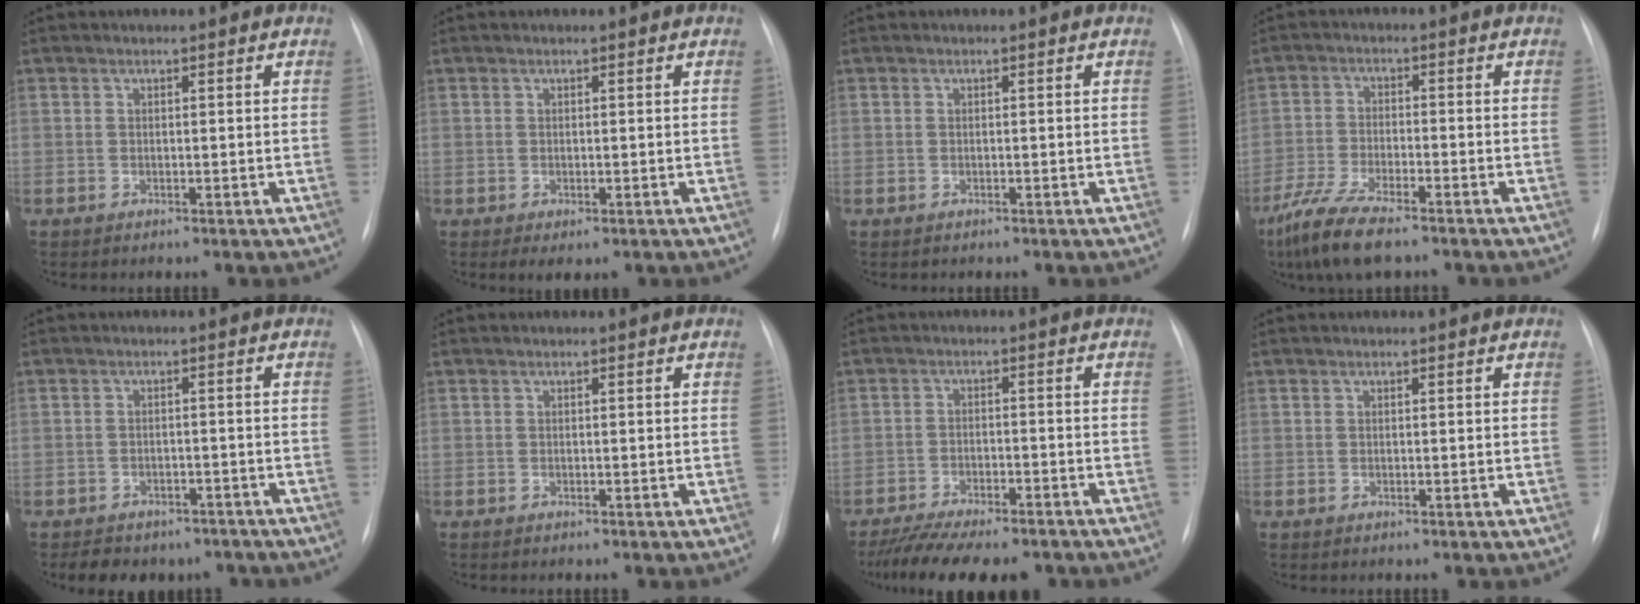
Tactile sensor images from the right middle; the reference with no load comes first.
{"total": 1.4, "force": [-0.6, 0.5, 1.1], "torque": [-0.017, -0.006, -0.002]}
{"total": 0.0}
{"total": 8.3, "force": [-6.1, 1.2, 5.4], "torque": [-0.116, -0.023, -0.113]}
{"total": 8.5, "force": [-7.0, 4.3, 2.2], "torque": [-0.030, 0.009, -0.083]}
{"total": 0.0}
{"total": 13.9, "force": [-11.7, 3.3, 6.7], "torque": [-0.123, -0.011, -0.171]}
{"total": 0.0}